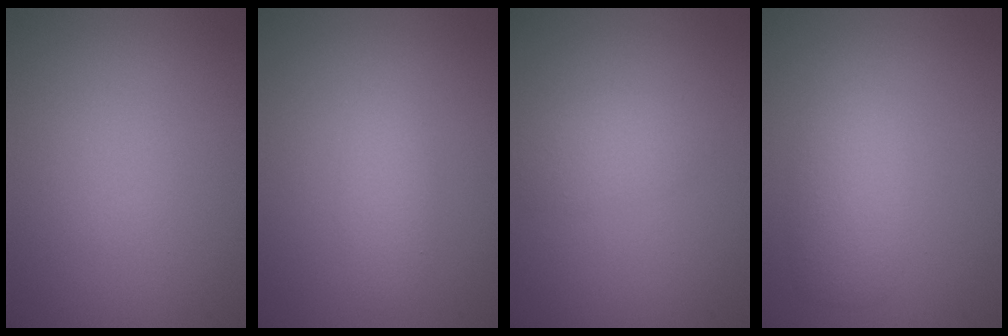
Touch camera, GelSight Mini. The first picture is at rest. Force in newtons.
{"total": 1.6, "press": 1.6, "slide": 0.1}
{"total": 1.9, "press": 1.9, "slide": 0.1}
{"total": 2.8, "press": 2.8, "slide": 0.2}